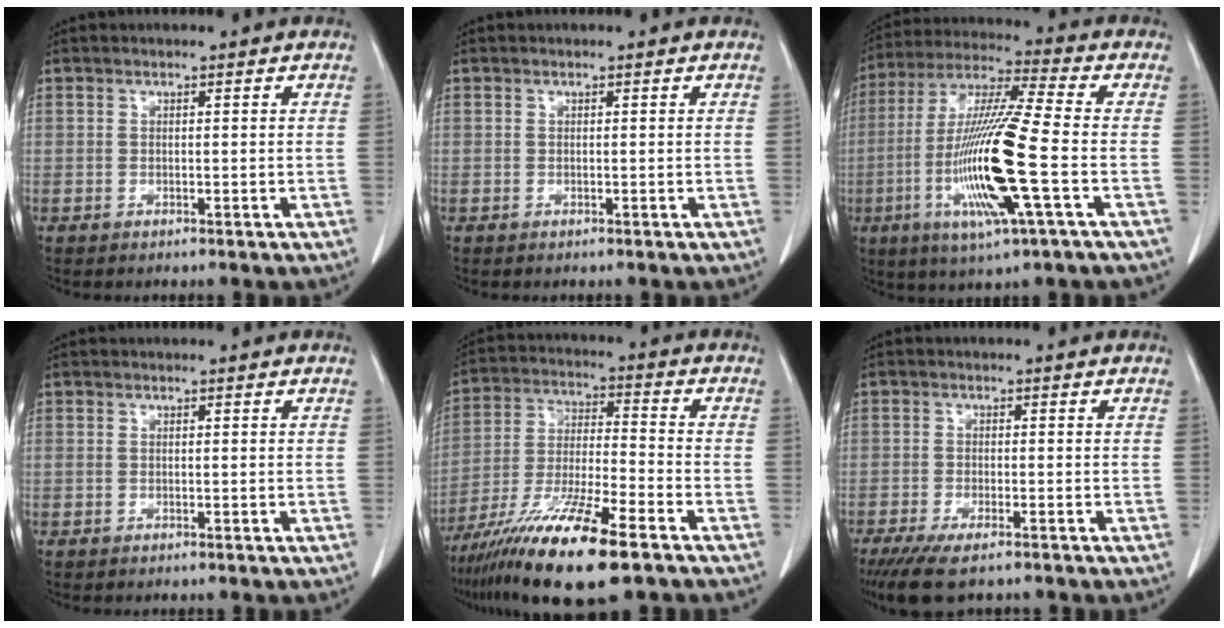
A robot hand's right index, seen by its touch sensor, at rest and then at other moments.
{"total": 0.0}
{"total": 17.7, "force": [-4.3, 0.5, 17.2], "torque": [-0.355, -0.016, -0.086]}
{"total": 0.0}
{"total": 16.3, "force": [-10.4, 1.6, 12.5], "torque": [-0.245, -0.041, -0.190]}
{"total": 7.4, "force": [-5.6, 1.7, 4.6], "torque": [-0.074, -0.016, -0.089]}